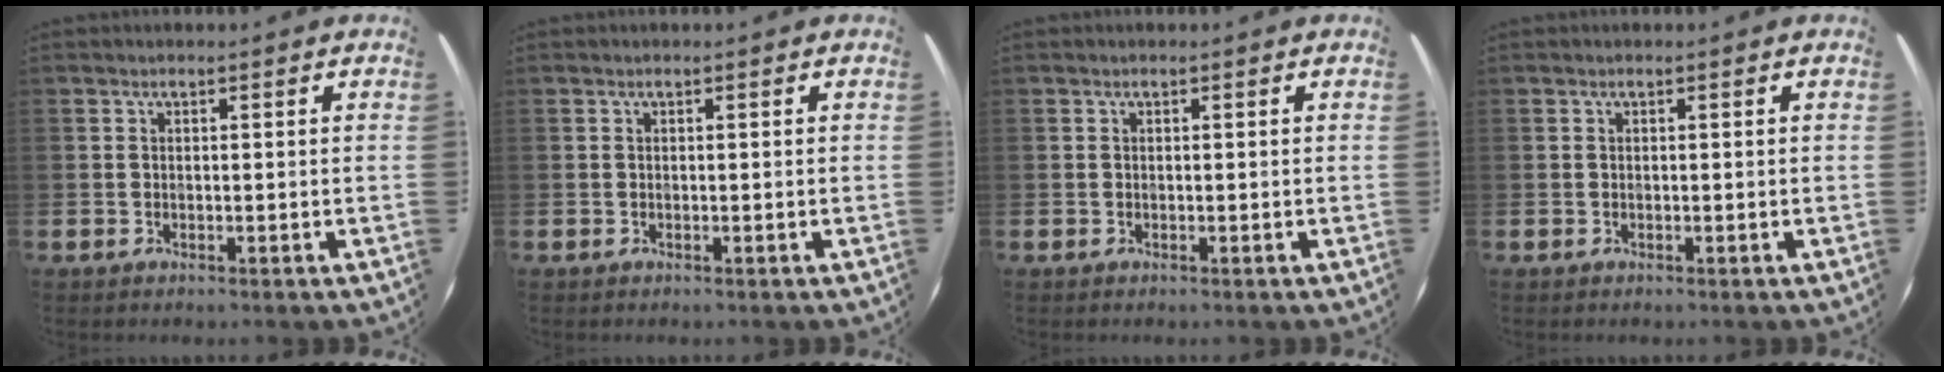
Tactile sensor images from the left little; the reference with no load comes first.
{"total": 0.0}
{"total": 0.0}
{"total": 0.0}